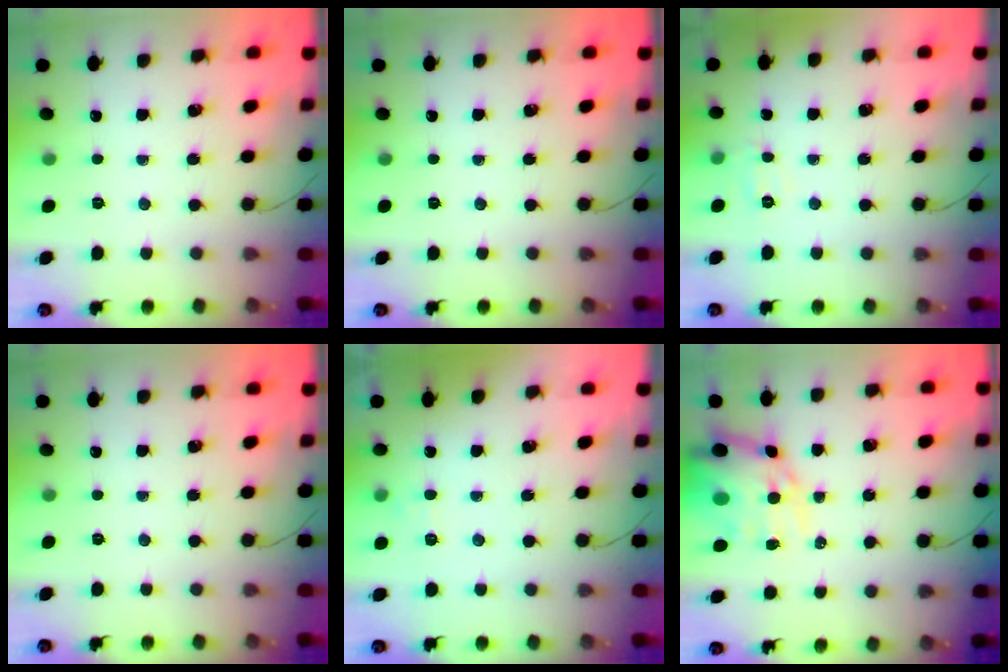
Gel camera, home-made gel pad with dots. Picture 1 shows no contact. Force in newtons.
{"total": 0.0}
{"total": 5.9, "press": 5.8, "slide": 1.4}
{"total": 0.0}
{"total": 3.8, "press": 3.4, "slide": 1.7}
{"total": 16.8, "press": 16.3, "slide": 4.2}